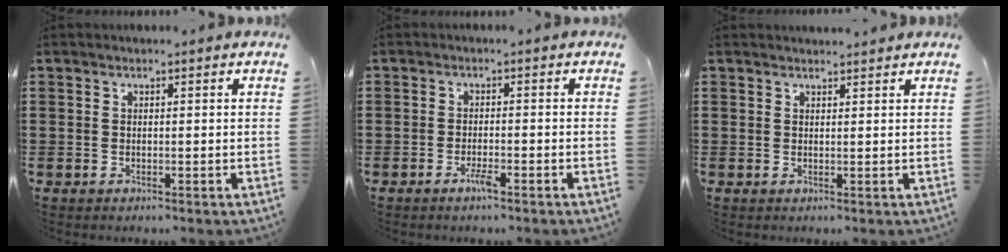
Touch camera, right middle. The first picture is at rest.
{"total": 2.1, "force": [-1.4, 0.3, 1.6], "torque": [-0.034, -0.004, -0.027]}
{"total": 1.1, "force": [1.1, 0.1, 0.1], "torque": [0.005, -0.004, 0.019]}